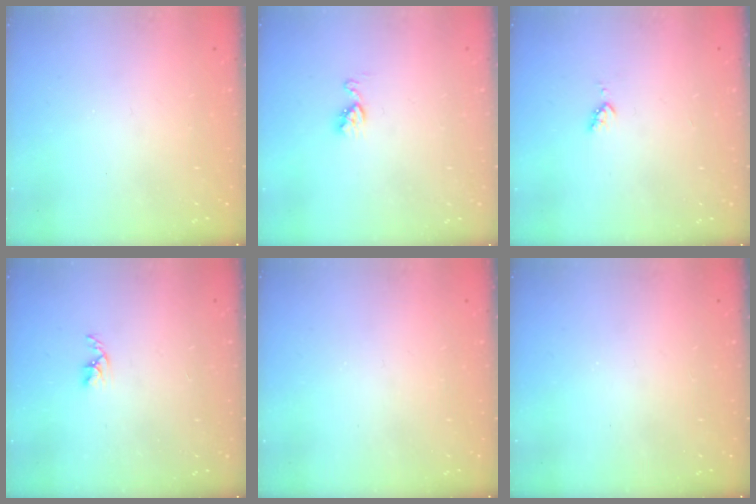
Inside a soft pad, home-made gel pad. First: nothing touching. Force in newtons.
{"total": 6.7, "press": 6.6, "slide": 0.6}
{"total": 3.6, "press": 3.5, "slide": 0.4}
{"total": 2.5, "press": 2.5, "slide": 0.4}
{"total": 0.0}
{"total": 0.0}